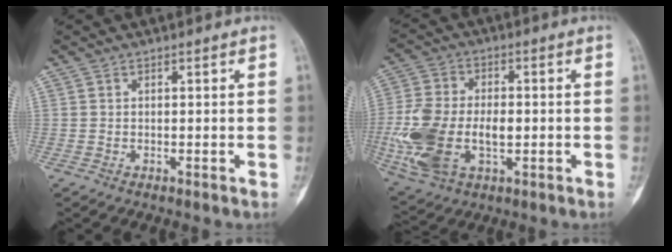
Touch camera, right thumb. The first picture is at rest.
{"total": 16.5, "force": [-2.6, 10.0, 12.8], "torque": [-0.272, 0.007, -0.038]}